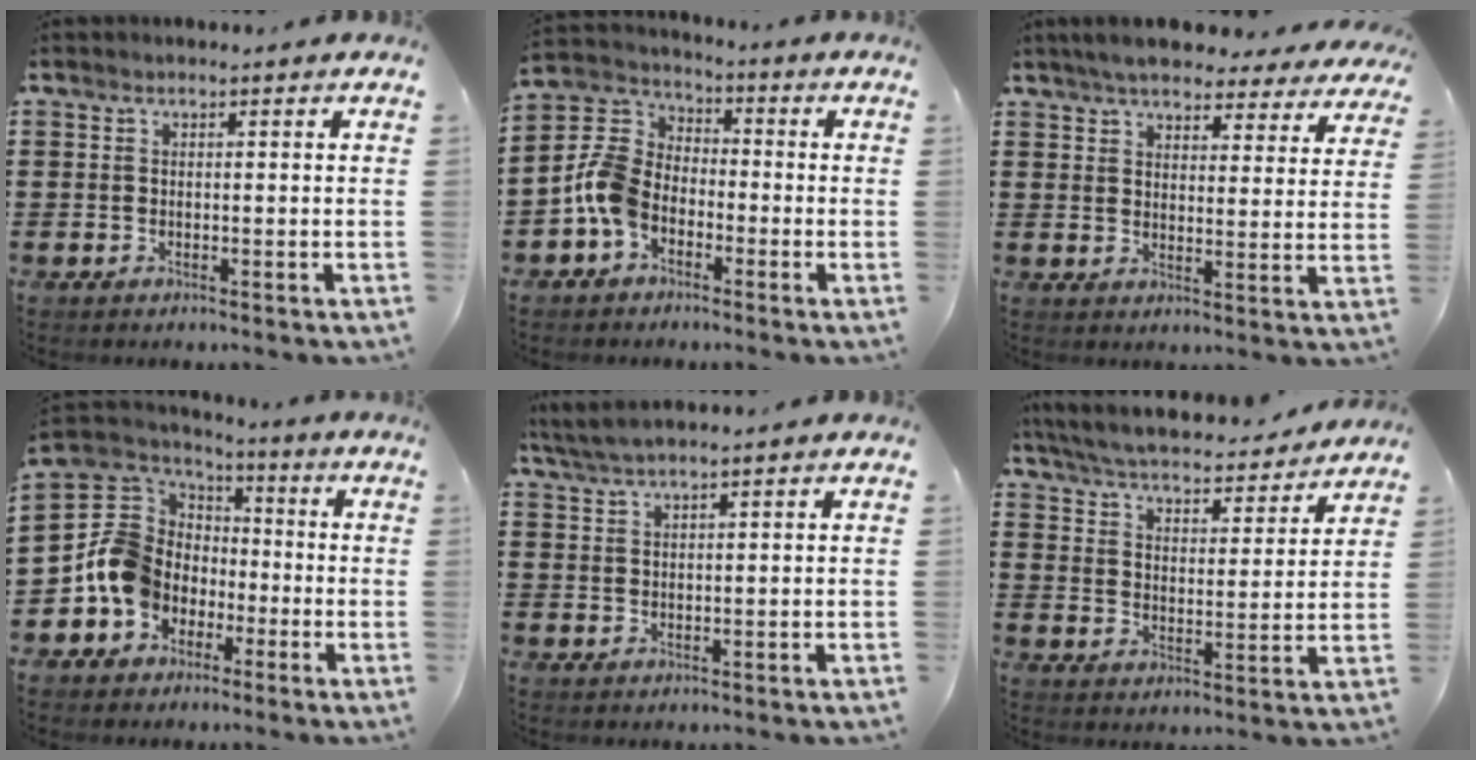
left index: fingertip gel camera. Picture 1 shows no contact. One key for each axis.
{"total": 7.4, "fx": -3.0, "fy": 5.4, "fz": 4.2, "tx": -0.133, "ty": 0.002, "tz": -0.069}
{"total": 5.7, "fx": 5.4, "fy": 0.7, "fz": 1.7, "tx": -0.056, "ty": -0.020, "tz": 0.097}
{"total": 11.0, "fx": -3.5, "fy": 9.6, "fz": 4.1, "tx": -0.135, "ty": 0.012, "tz": -0.070}
{"total": 3.0, "fx": 2.6, "fy": -0.1, "fz": 1.5, "tx": -0.036, "ty": 0.001, "tz": 0.049}
{"total": 5.0, "fx": 4.8, "fy": 0.0, "fz": 1.3, "tx": -0.049, "ty": -0.035, "tz": 0.078}